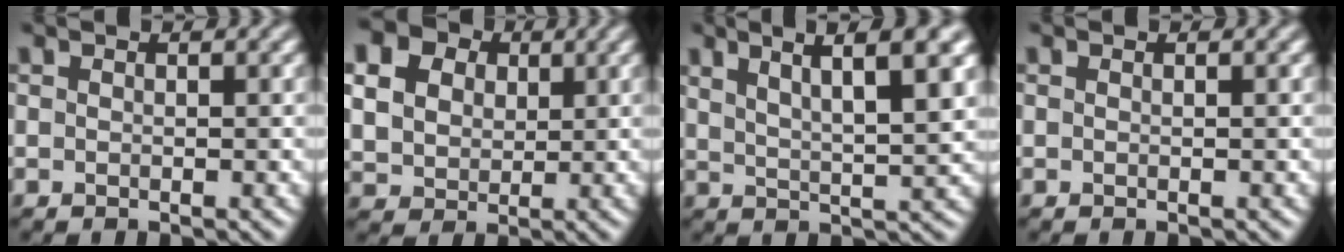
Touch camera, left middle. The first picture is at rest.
{"total": 12.0, "force": [6.1, 9.0, 4.9], "torque": [-0.145, 0.032, 0.116]}
{"total": 6.6, "force": [4.5, 1.0, 4.7], "torque": [-0.066, 0.023, 0.069]}
{"total": 0.6, "force": [0.2, -0.2, -0.5], "torque": [0.005, 0.005, 0.005]}